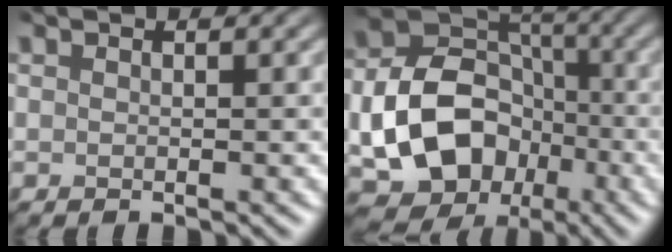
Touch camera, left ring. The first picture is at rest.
{"total": 9.9, "force": [-5.1, 7.3, 4.3], "torque": [-0.097, -0.033, -0.062]}